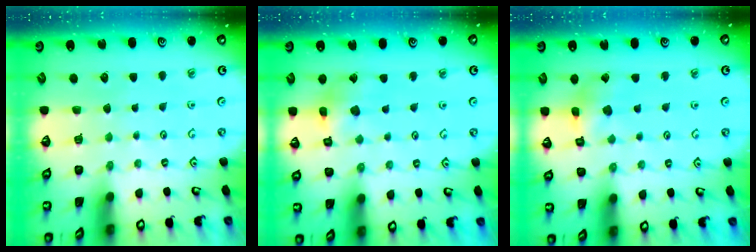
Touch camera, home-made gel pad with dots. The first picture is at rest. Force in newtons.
{"total": 10.2, "press": 10.1, "slide": 1.5}
{"total": 6.7, "press": 6.7, "slide": 0.4}